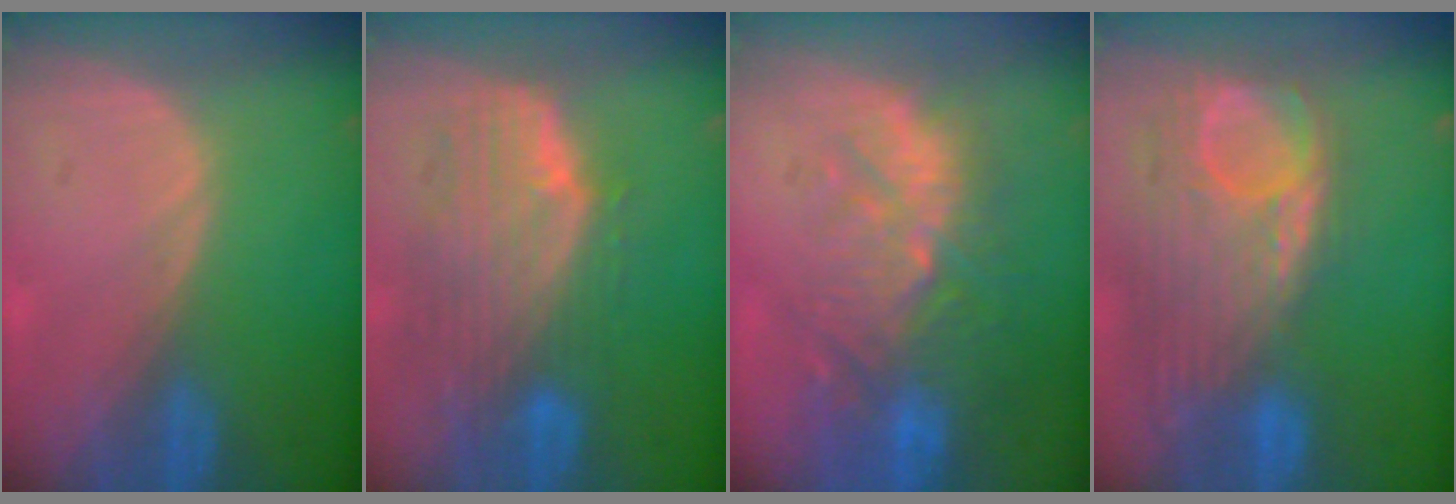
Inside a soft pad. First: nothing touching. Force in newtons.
{"total": 10.2, "press": 9.0, "slide": 4.8}
{"total": 11.2, "press": 9.9, "slide": 5.4}
{"total": 12.5, "press": 10.6, "slide": 6.6}